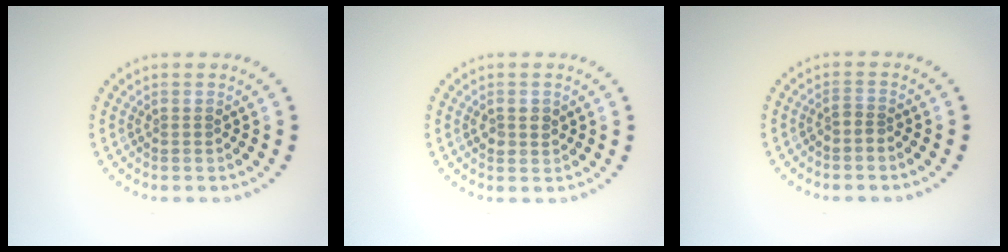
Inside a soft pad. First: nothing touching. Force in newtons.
{"total": 1.5, "press": 1.5, "slide": 0.4}
{"total": 0.9, "press": 0.6, "slide": 0.7}